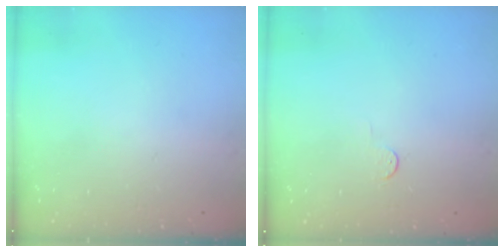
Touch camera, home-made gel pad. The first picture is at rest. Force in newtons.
{"total": 2.8, "press": 2.8, "slide": 0.4}